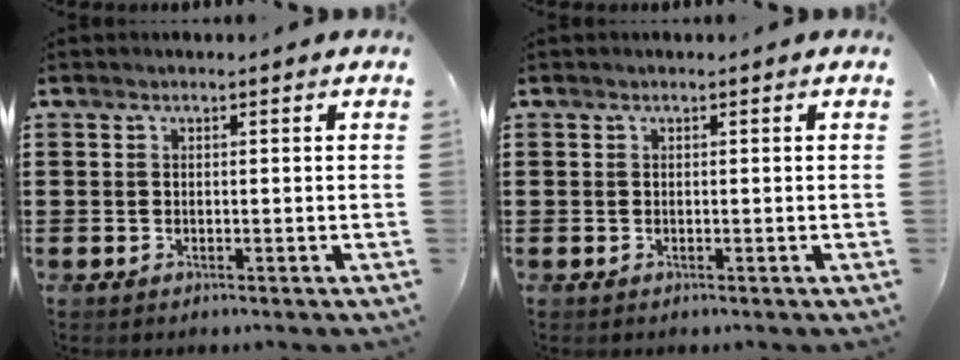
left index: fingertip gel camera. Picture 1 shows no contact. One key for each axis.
{"total": 0.0}